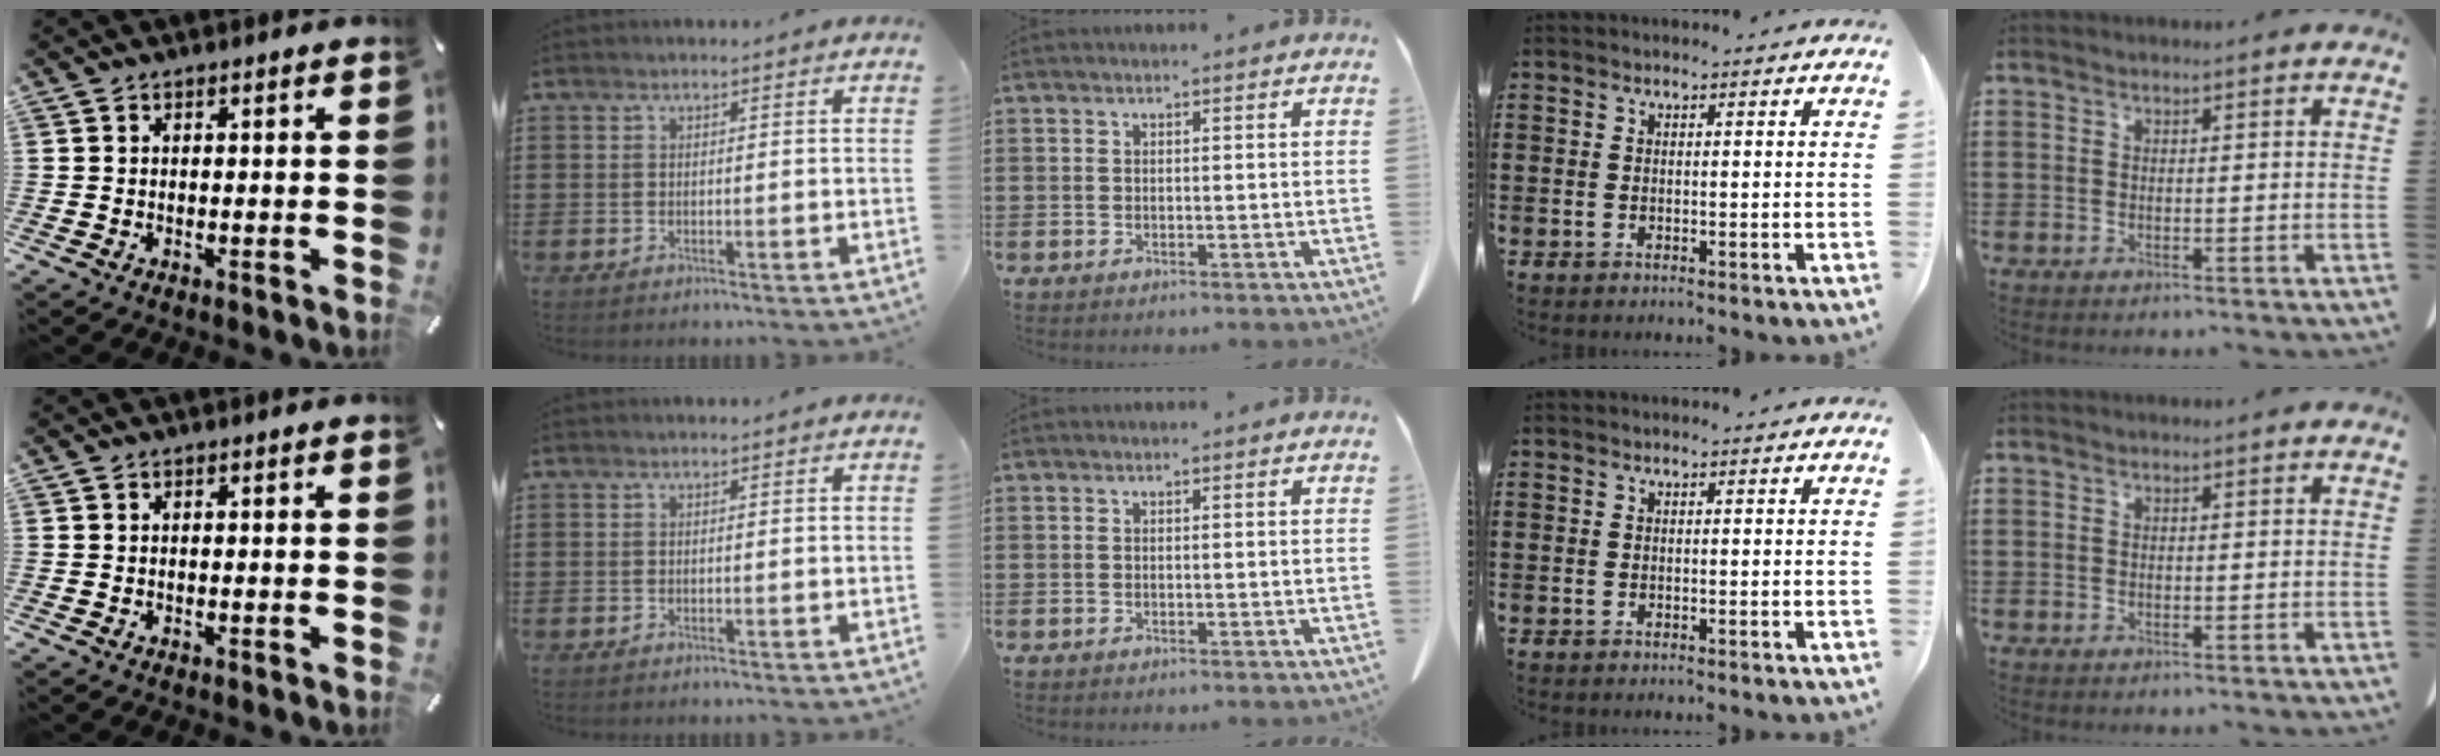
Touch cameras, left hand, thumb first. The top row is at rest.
{}